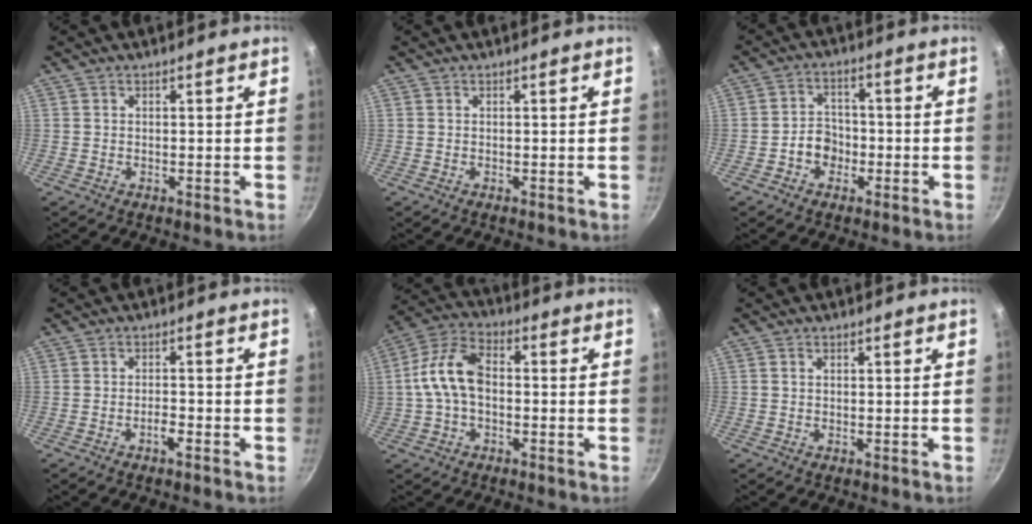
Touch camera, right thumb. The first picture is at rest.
{"total": 0.0}
{"total": 5.4, "force": [-1.9, 4.4, 2.5], "torque": [-0.010, 0.023, -0.035]}
{"total": 2.2, "force": [-1.3, 0.7, 1.6], "torque": [-0.026, 0.013, -0.026]}
{"total": 11.2, "force": [-0.1, 6.9, 8.9], "torque": [-0.165, 0.035, -0.015]}
{"total": 0.8, "force": [0.2, 0.6, 0.5], "torque": [-0.007, 0.004, 0.004]}